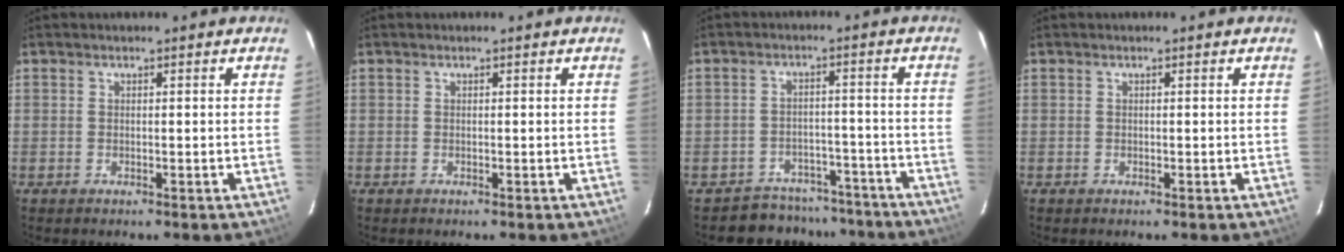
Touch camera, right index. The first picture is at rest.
{"total": 0.0}
{"total": 9.9, "force": [-8.4, 5.3, 0.7], "torque": [-0.020, 0.036, -0.104]}
{"total": 0.0}